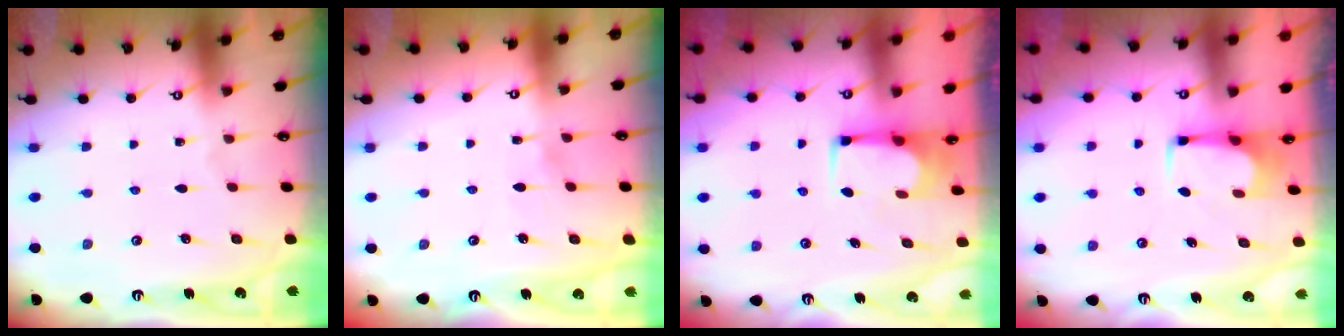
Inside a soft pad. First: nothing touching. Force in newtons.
{"total": 4.9, "press": 4.9, "slide": 0.6}
{"total": 2.1, "press": 2.1, "slide": 0.1}
{"total": 2.3, "press": 2.3, "slide": 0.3}